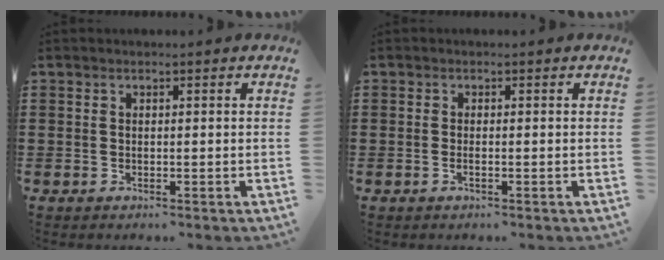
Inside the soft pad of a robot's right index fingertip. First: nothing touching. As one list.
[{"total": 0.6, "force": [-0.3, -0.1, 0.5], "torque": [-0.009, -0.005, -0.005]}]